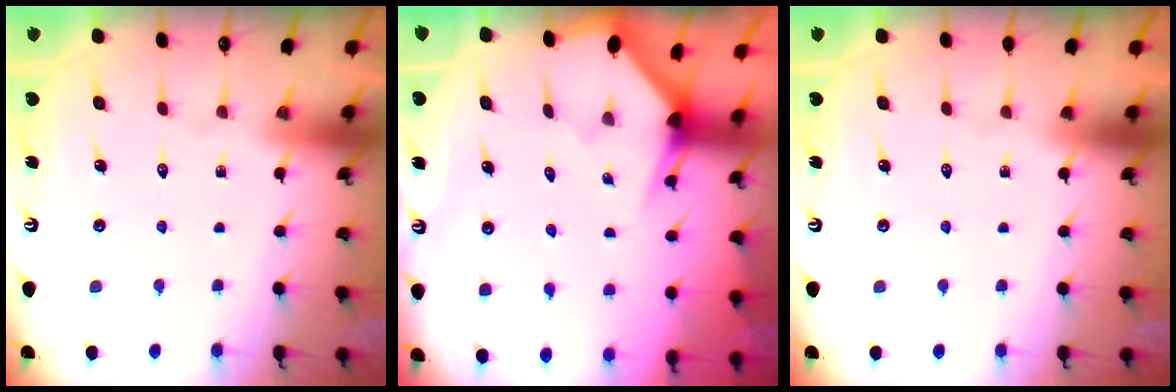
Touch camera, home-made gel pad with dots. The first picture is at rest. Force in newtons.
{"total": 2.2, "press": 2.2, "slide": 0.1}
{"total": 0.0}